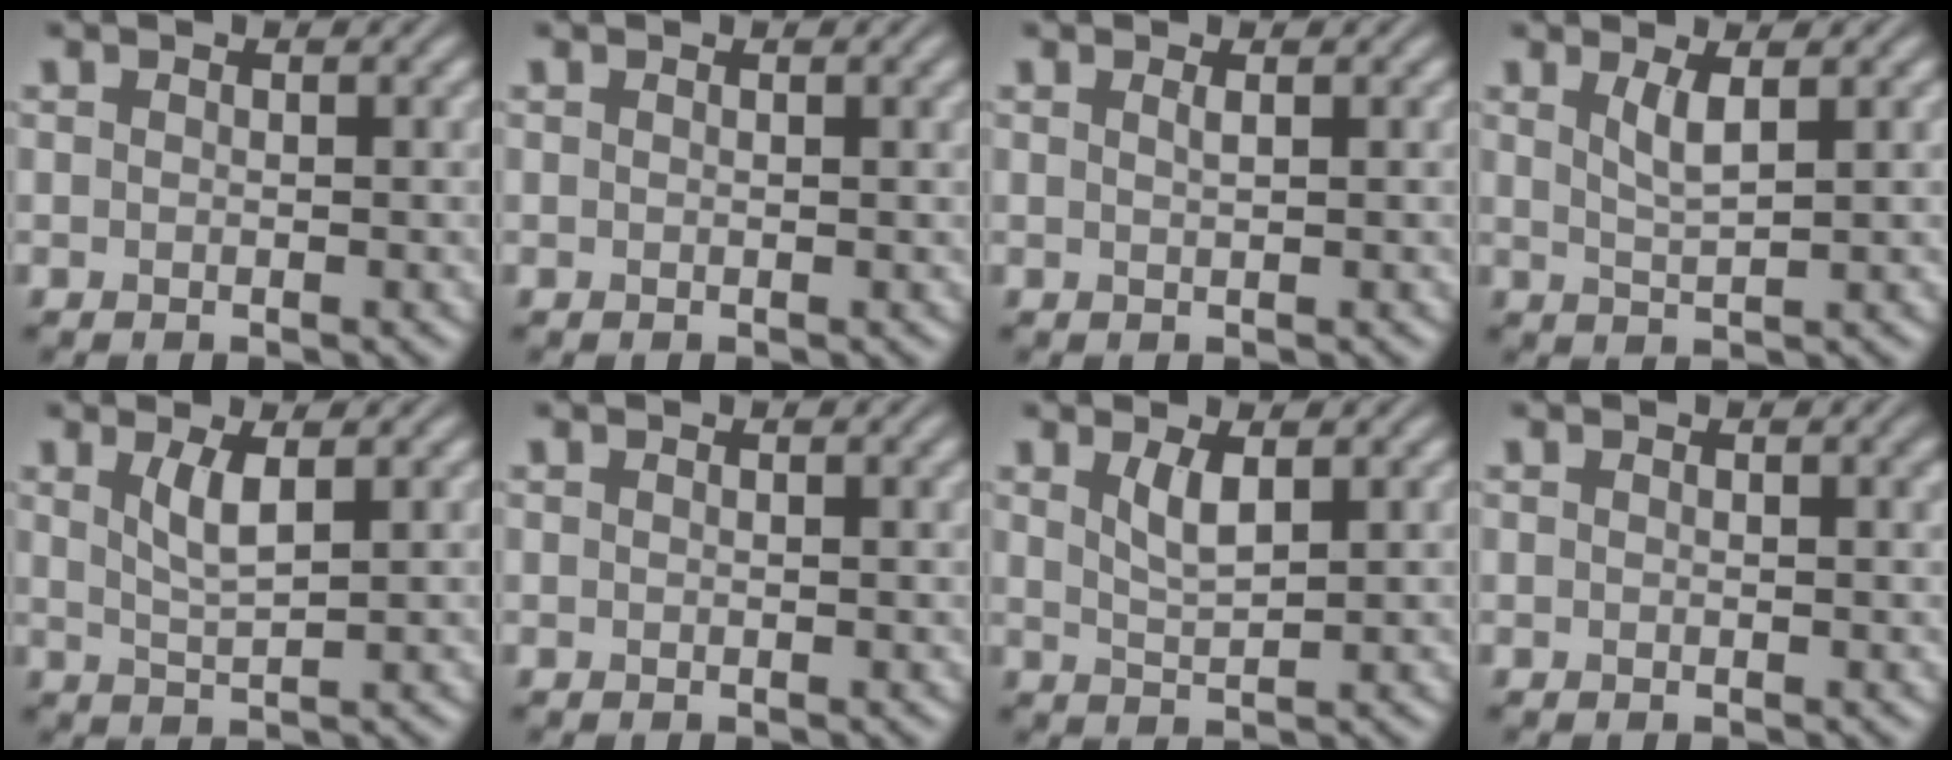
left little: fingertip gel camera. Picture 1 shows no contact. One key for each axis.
{"total": 1.0, "fx": 0.5, "fy": 0.3, "fz": 0.9, "tx": -0.008, "ty": 0.006, "tz": 0.006}
{"total": 0.8, "fx": 0.4, "fy": 0.2, "fz": 0.7, "tx": -0.007, "ty": 0.002, "tz": 0.005}
{"total": 2.2, "fx": 1.0, "fy": 0.5, "fz": 1.9, "tx": -0.036, "ty": -0.004, "tz": 0.020}
{"total": 2.6, "fx": 1.1, "fy": 0.6, "fz": 2.3, "tx": -0.046, "ty": -0.004, "tz": 0.024}
{"total": 1.0, "fx": 0.5, "fy": 0.2, "fz": 0.8, "tx": -0.008, "ty": 0.005, "tz": 0.006}
{"total": 2.3, "fx": 1.2, "fy": 0.6, "fz": 1.8, "tx": -0.037, "ty": -0.004, "tz": 0.025}
{"total": 1.0, "fx": 0.4, "fy": 0.3, "fz": 0.9, "tx": -0.008, "ty": 0.005, "tz": 0.004}